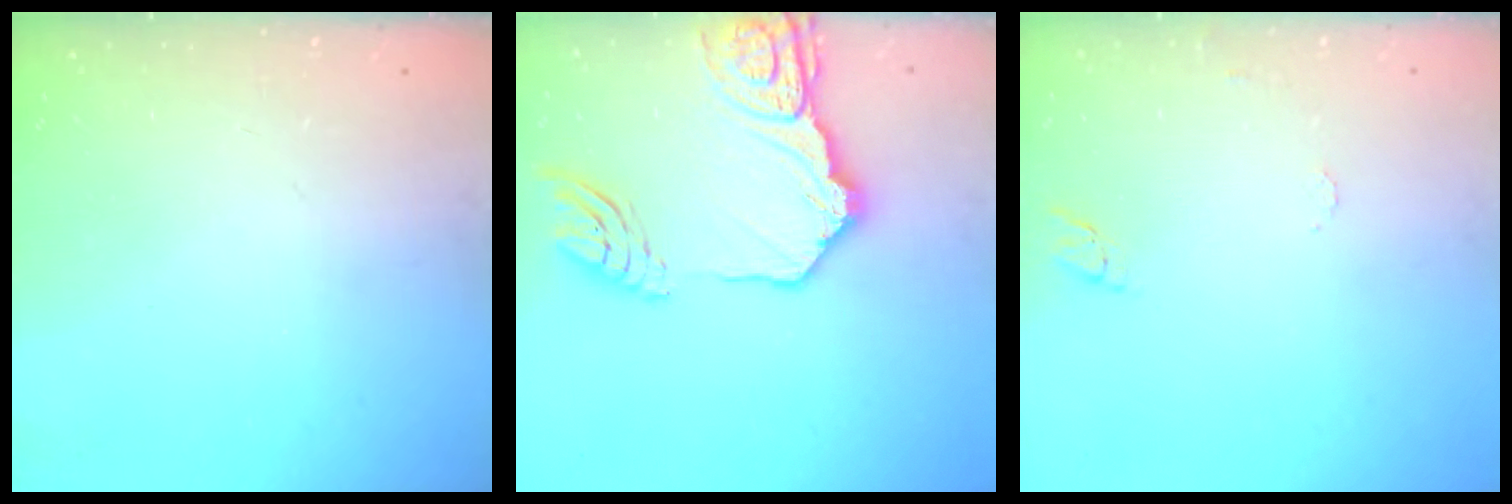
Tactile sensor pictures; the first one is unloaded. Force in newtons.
{"total": 19.1, "press": 19.0, "slide": 2.4}
{"total": 5.8, "press": 5.8, "slide": 0.3}